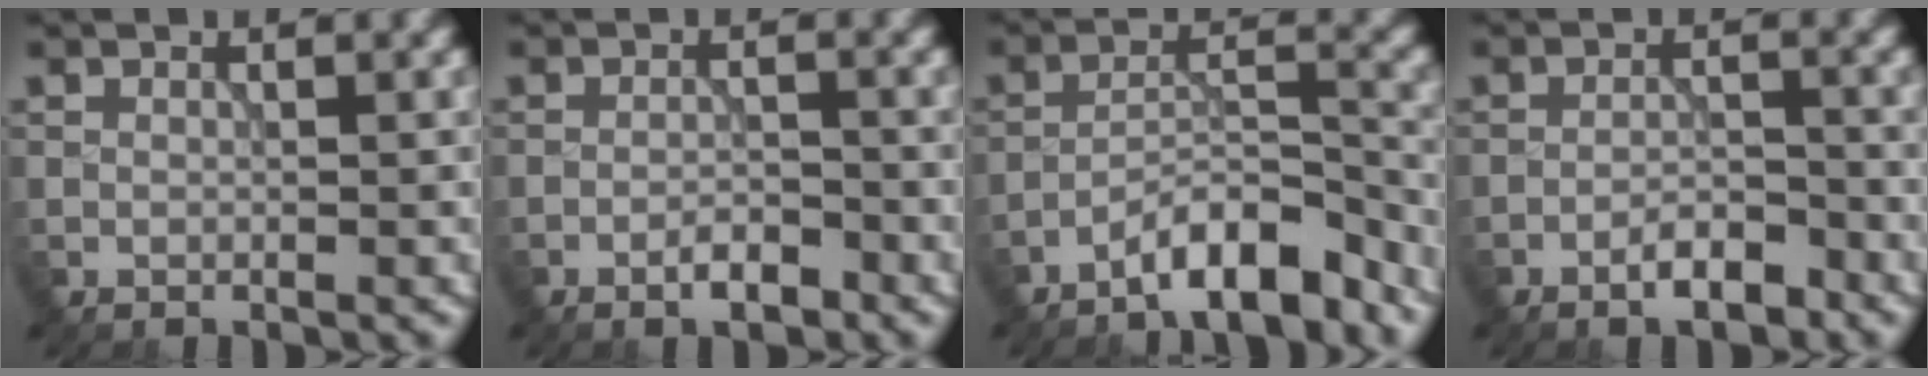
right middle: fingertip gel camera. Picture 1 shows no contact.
{"total": 2.1, "force": [-1.4, 0.6, 1.4], "torque": [-0.022, 0.003, -0.026]}
{"total": 5.9, "force": [-4.8, 1.1, 3.2], "torque": [-0.047, 0.009, -0.083]}
{"total": 2.8, "force": [-2.0, 0.7, 1.8], "torque": [-0.025, 0.006, -0.037]}